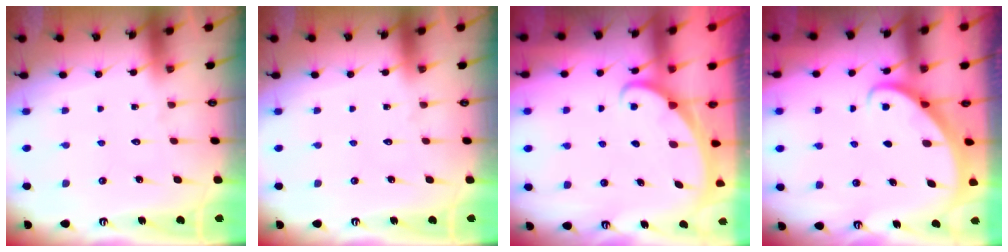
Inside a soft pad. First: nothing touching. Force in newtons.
{"total": 0.0}
{"total": 1.7, "press": 1.7, "slide": 0.1}
{"total": 2.7, "press": 2.7, "slide": 0.2}